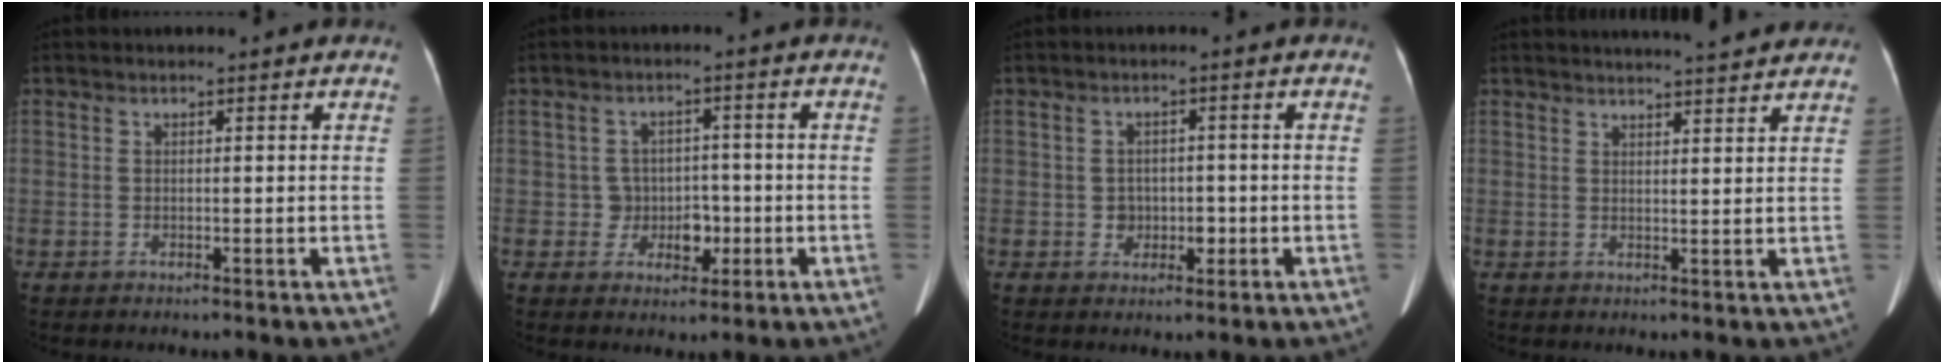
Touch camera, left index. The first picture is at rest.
{"total": 4.3, "force": [-1.0, 4.0, 1.4], "torque": [-0.012, 0.012, -0.010]}
{"total": 3.0, "force": [-0.7, 2.5, 1.4], "torque": [-0.020, 0.009, -0.003]}
{"total": 9.3, "force": [8.5, 0.6, 3.6], "torque": [-0.050, 0.014, 0.098]}